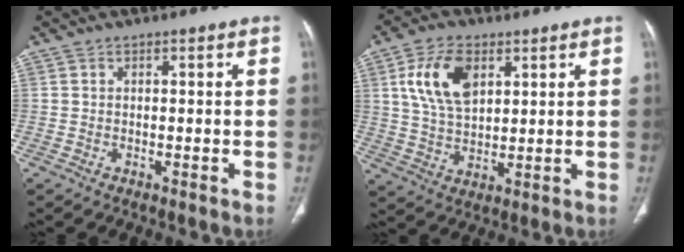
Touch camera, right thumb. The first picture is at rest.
{"total": 11.3, "force": [4.2, 6.5, 8.2], "torque": [-0.144, -0.010, 0.085]}